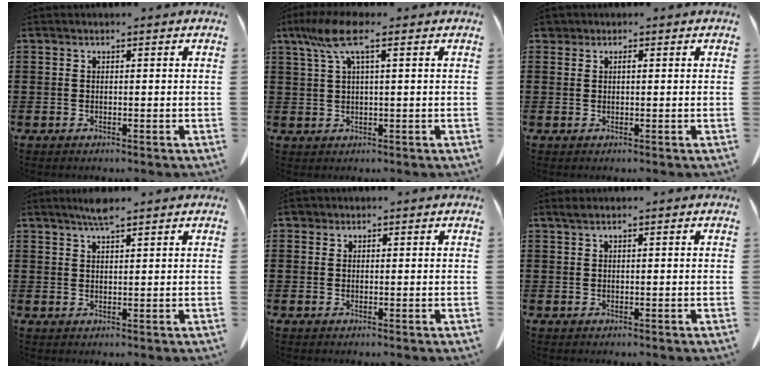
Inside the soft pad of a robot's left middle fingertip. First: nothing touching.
{"total": 6.4, "force": [2.7, 1.2, 5.7], "torque": [-0.131, 0.001, 0.042]}
{"total": 1.0, "force": [0.5, 0.7, 0.6], "torque": [-0.014, 0.006, 0.008]}
{"total": 2.8, "force": [2.3, 0.3, 1.7], "torque": [-0.036, 0.003, 0.041]}
{"total": 1.0, "force": [0.7, 0.7, 0.2], "torque": [-0.008, 0.006, 0.013]}
{"total": 0.8, "force": [0.5, 0.0, 0.7], "torque": [-0.013, 0.002, 0.008]}